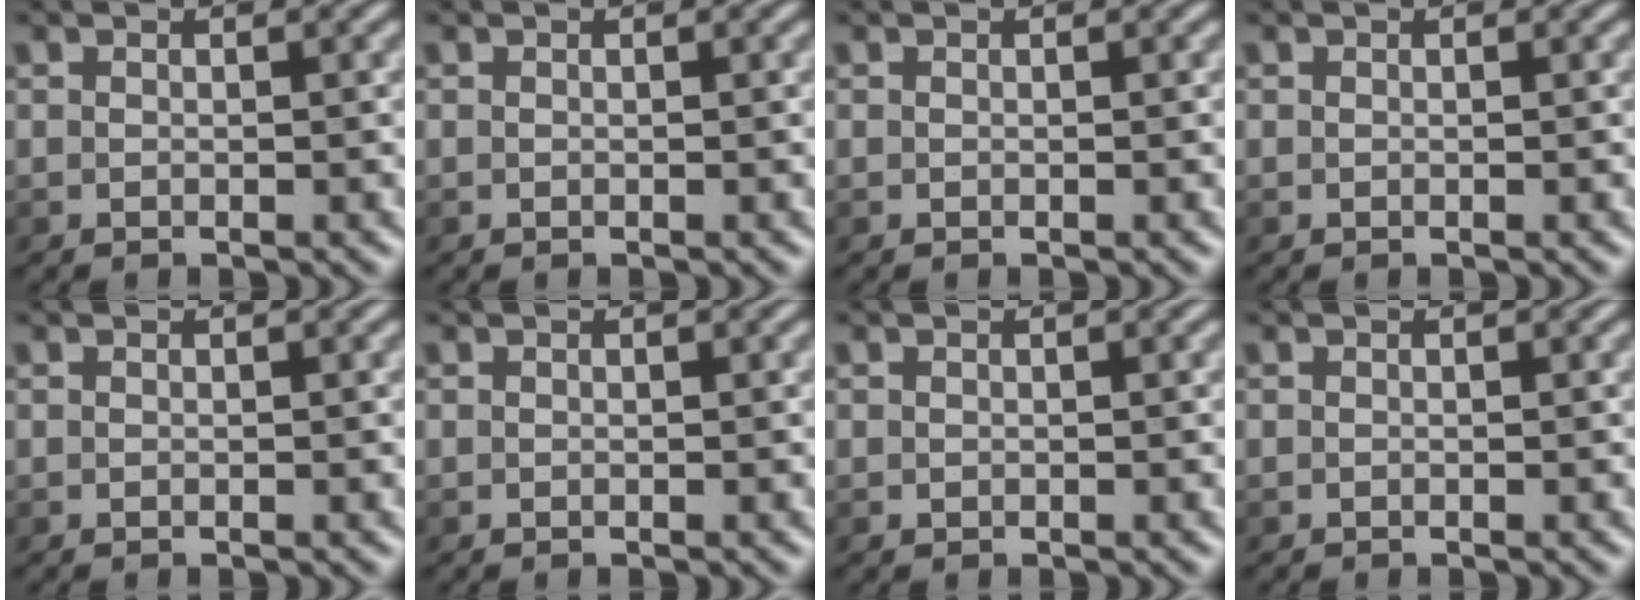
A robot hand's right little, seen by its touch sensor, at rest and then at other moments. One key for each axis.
{"total": 0.0}
{"total": 0.0}
{"total": 0.0}
{"total": 0.0}
{"total": 0.0}
{"total": 0.0}
{"total": 0.0}